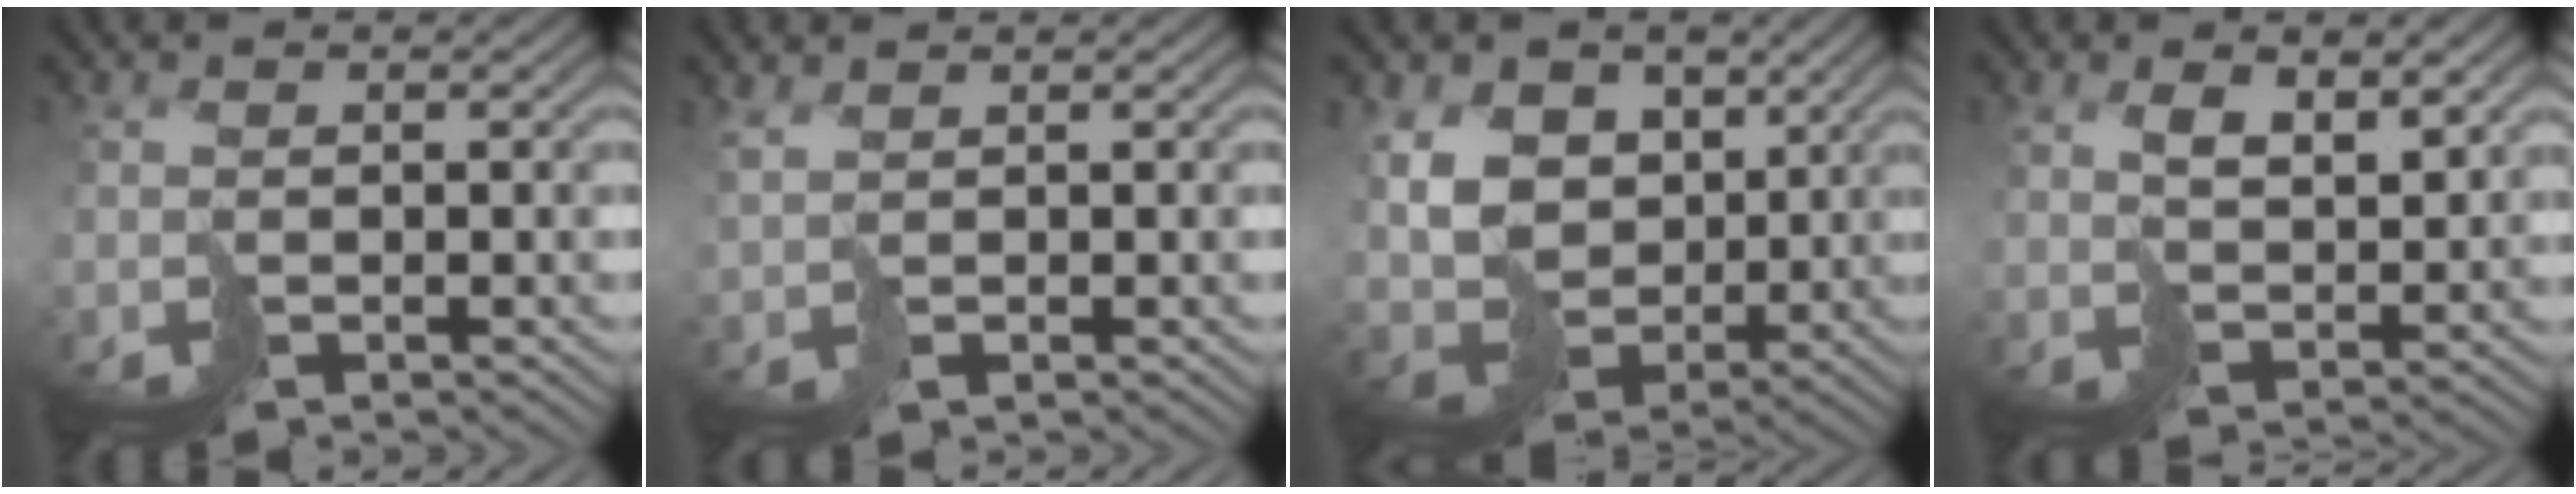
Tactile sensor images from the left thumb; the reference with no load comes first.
{"total": 1.9, "force": [1.8, 0.2, 0.4], "torque": [-0.013, 0.004, 0.041]}
{"total": 9.9, "force": [3.5, 7.6, 5.2], "torque": [-0.145, 0.001, 0.067]}
{"total": 5.5, "force": [3.4, 2.1, 3.7], "torque": [-0.065, -0.003, 0.069]}